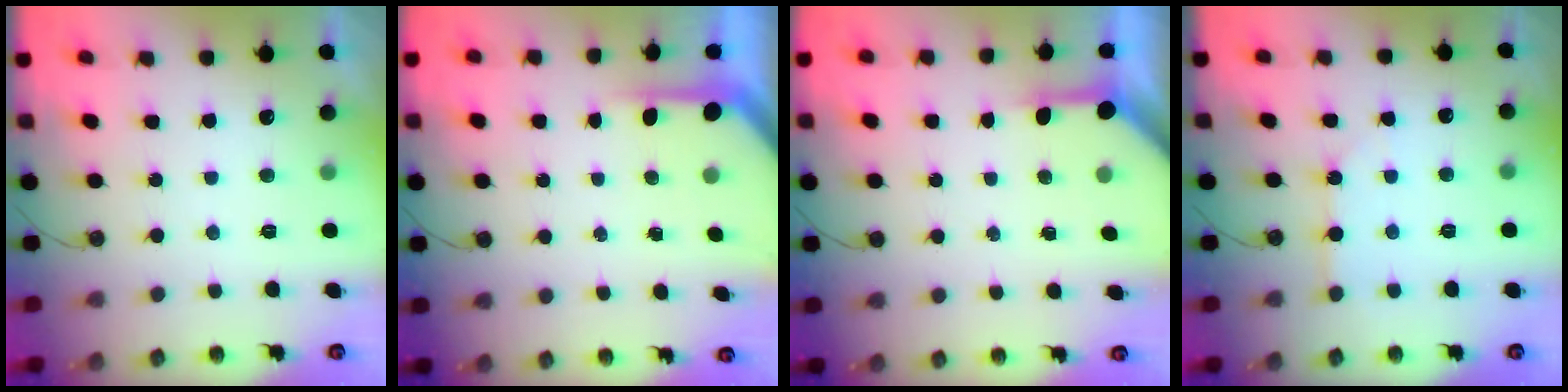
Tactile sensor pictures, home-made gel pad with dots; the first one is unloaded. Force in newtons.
{"total": 4.3, "press": 4.3, "slide": 0.5}
{"total": 3.6, "press": 3.5, "slide": 0.5}
{"total": 4.0, "press": 3.9, "slide": 0.3}